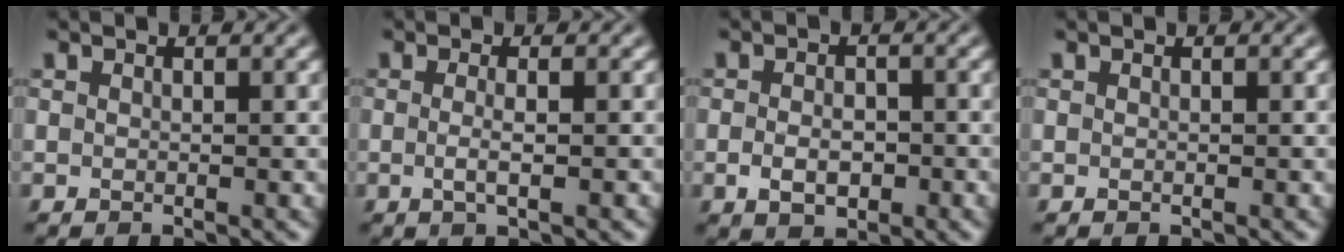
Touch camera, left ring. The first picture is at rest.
{"total": 2.0, "force": [-0.2, 0.6, 1.9], "torque": [-0.035, -0.004, -0.007]}
{"total": 2.7, "force": [-0.7, 1.7, 2.0], "torque": [-0.034, -0.002, -0.012]}
{"total": 0.0}